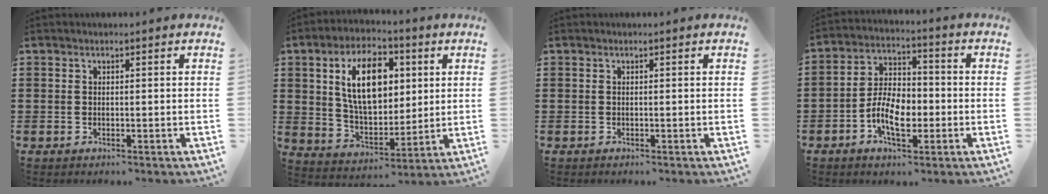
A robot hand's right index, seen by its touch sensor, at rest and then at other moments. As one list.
[{"total": 12.5, "force": [3.7, 7.0, 9.7], "torque": [-0.183, 0.013, 0.062]}, {"total": 0.0}, {"total": 7.6, "force": [-2.6, 4.2, 5.7], "torque": [-0.120, 0.003, -0.055]}]